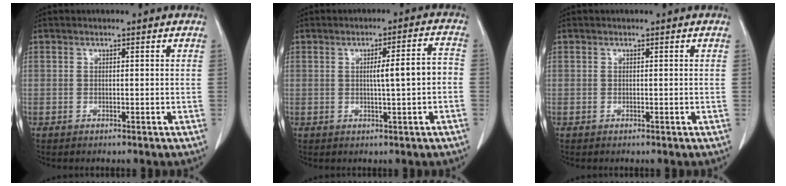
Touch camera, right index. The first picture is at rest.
{"total": 5.6, "force": [-0.5, 0.2, 5.6], "torque": [-0.086, 0.012, -0.005]}
{"total": 0.0}